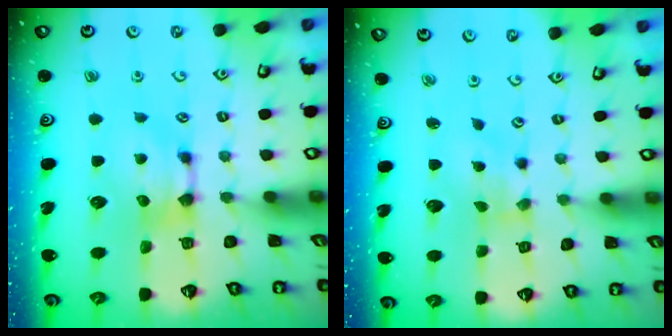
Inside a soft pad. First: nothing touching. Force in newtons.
{"total": 2.0, "press": 1.7, "slide": 1.0}